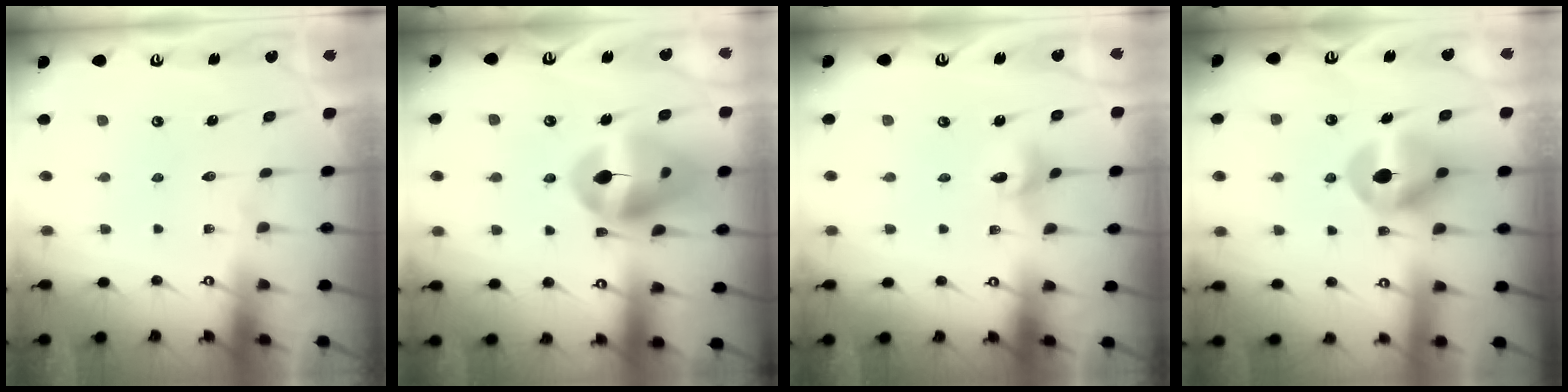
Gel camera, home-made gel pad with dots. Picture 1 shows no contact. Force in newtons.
{"total": 15.8, "press": 15.7, "slide": 2.0}
{"total": 3.4, "press": 3.4, "slide": 0.5}
{"total": 10.6, "press": 10.6, "slide": 0.9}